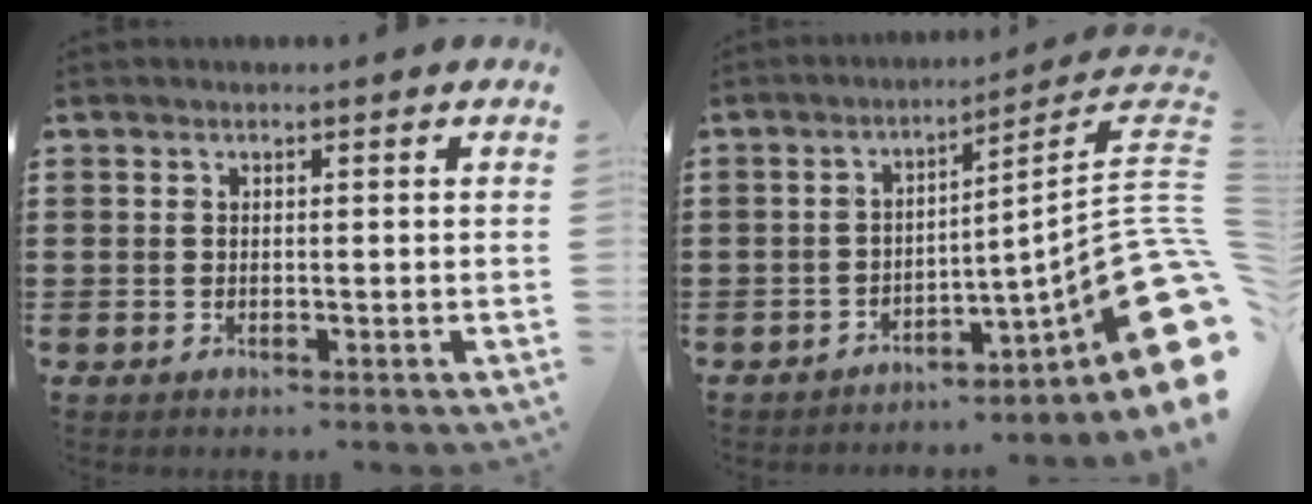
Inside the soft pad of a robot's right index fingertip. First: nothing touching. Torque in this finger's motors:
{"motor_torque": [0.72, -0.64, 0.59, 0.08]}